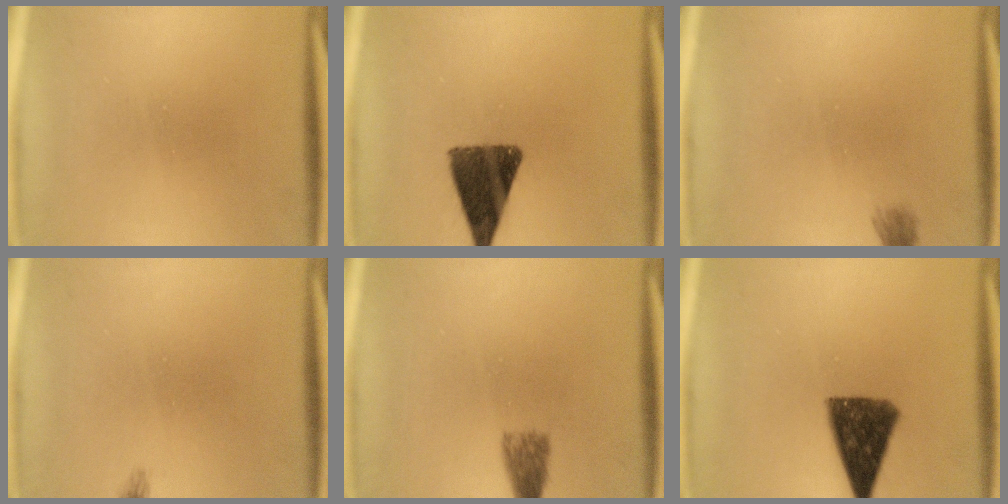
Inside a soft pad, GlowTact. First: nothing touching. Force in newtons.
{"total": 11.5}
{"total": 1.9}
{"total": 0.9}
{"total": 2.7}
{"total": 10.6}